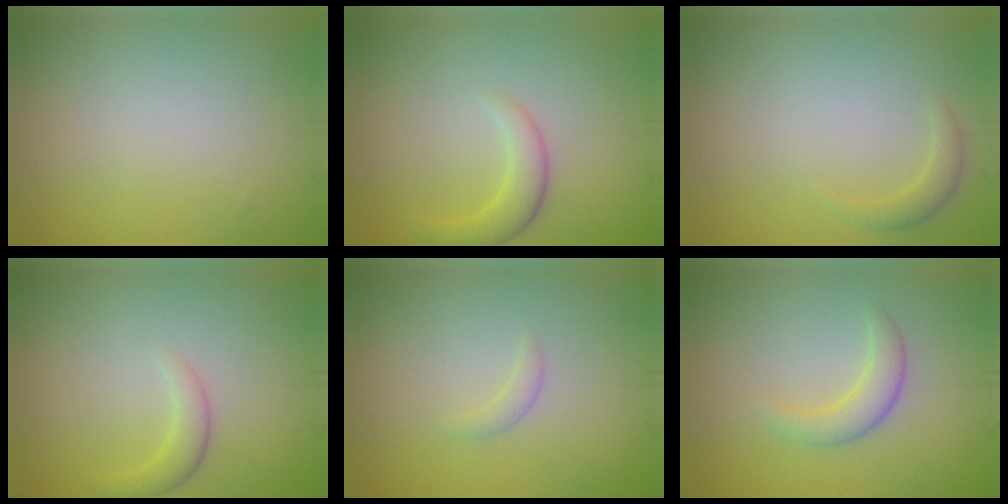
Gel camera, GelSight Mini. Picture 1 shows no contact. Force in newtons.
{"total": 2.4, "press": 2.4, "slide": 0.1}
{"total": 1.3, "press": 1.3, "slide": 0.2}
{"total": 1.8, "press": 1.8, "slide": 0.1}
{"total": 0.9, "press": 0.9, "slide": 0.1}
{"total": 2.4, "press": 2.4, "slide": 0.1}